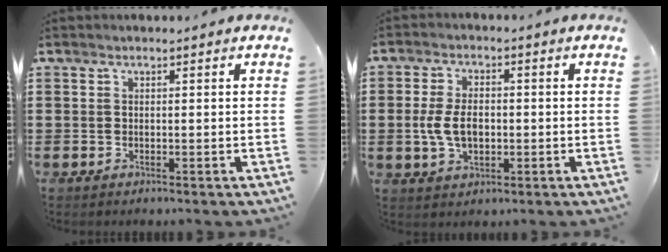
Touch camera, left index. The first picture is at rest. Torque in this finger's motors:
{"motor_torque": [1.06, -0.04, 0.46, 0.15]}